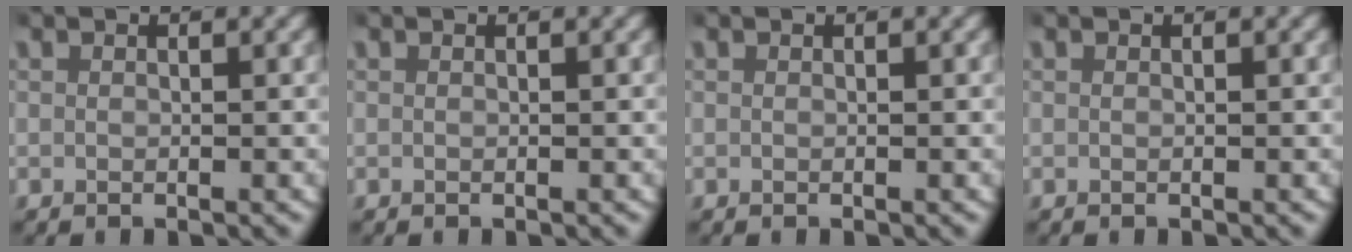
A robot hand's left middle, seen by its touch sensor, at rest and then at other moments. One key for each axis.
{"total": 0.0}
{"total": 0.0}
{"total": 0.0}